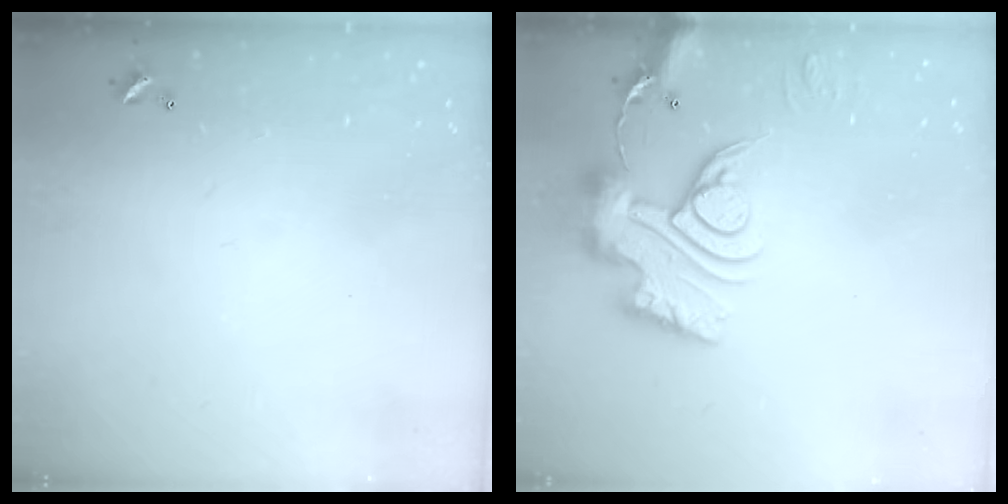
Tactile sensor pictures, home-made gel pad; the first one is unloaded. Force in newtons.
{"total": 15.5, "press": 15.4, "slide": 1.7}